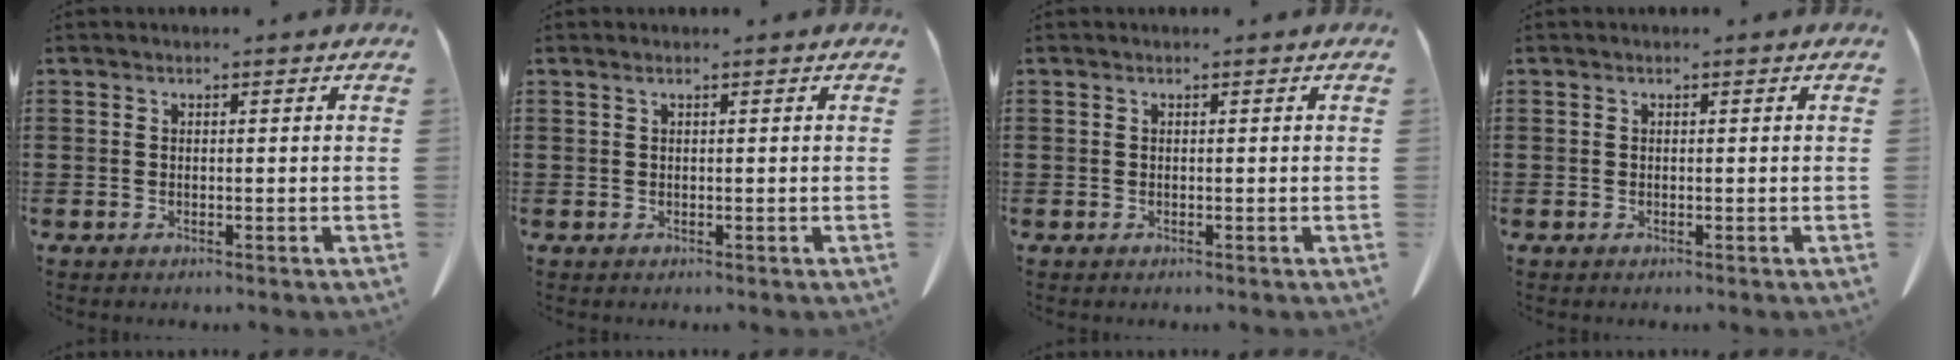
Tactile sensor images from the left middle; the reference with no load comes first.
{"total": 0.5, "force": [0.3, 0.0, 0.4], "torque": [-0.008, 0.000, 0.006]}
{"total": 0.0}
{"total": 0.0}